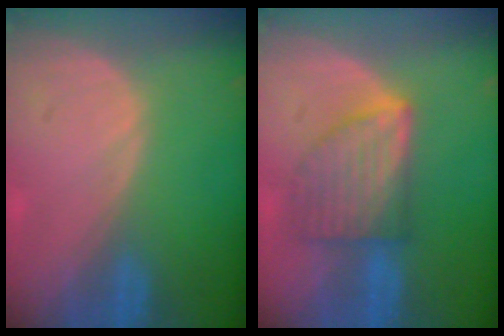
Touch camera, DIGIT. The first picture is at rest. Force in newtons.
{"total": 6.8, "press": 6.8, "slide": 0.1}